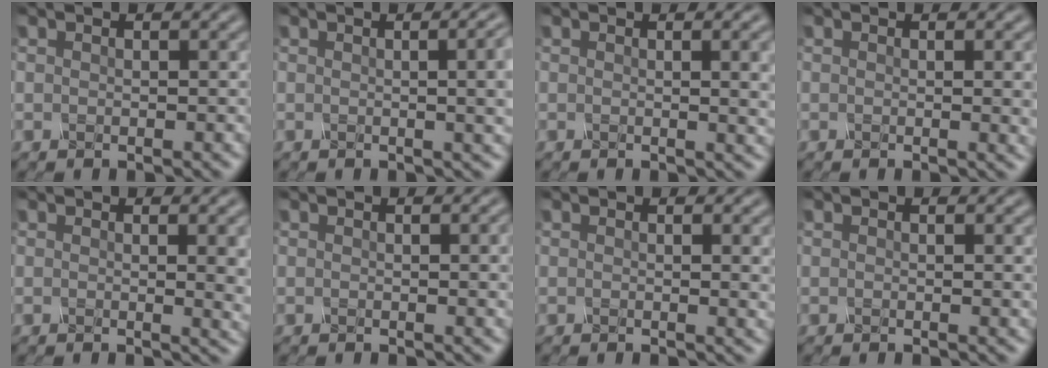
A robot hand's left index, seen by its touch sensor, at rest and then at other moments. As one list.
[{"total": 7.1, "force": [0.5, 3.2, 6.3], "torque": [-0.026, 0.016, 0.001]}, {"total": 4.8, "force": [0.6, 1.8, 4.4], "torque": [-0.031, 0.007, 0.007]}, {"total": 2.8, "force": [0.1, 0.8, 2.6], "torque": [-0.023, 0.000, -0.002]}, {"total": 4.1, "force": [0.3, 1.2, 3.9], "torque": [-0.036, 0.000, 0.004]}, {"total": 2.5, "force": [0.1, 0.7, 2.3], "torque": [-0.021, 0.003, -0.003]}, {"total": 2.7, "force": [0.3, 0.9, 2.6], "torque": [-0.022, 0.000, 0.001]}, {"total": 1.2, "force": [0.1, 0.3, 1.1], "torque": [-0.010, 0.001, -0.002]}]